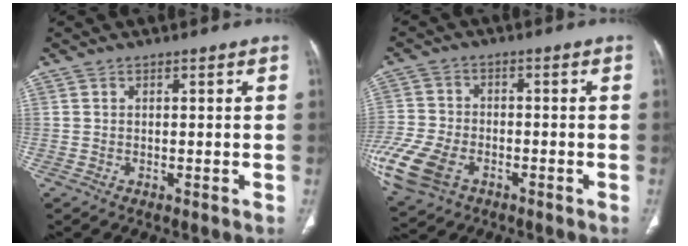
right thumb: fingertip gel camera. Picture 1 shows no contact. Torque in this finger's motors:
{"motor_torque": [1.57, 1.77, 0.42, 0.46, 0.37]}